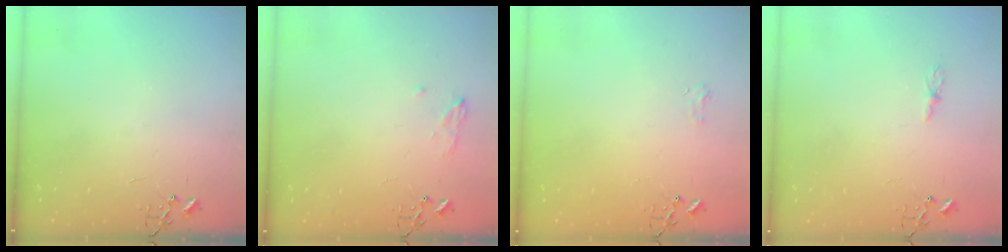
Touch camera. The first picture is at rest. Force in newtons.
{"total": 8.4, "press": 8.4, "slide": 0.9}
{"total": 4.8, "press": 4.7, "slide": 0.6}
{"total": 4.4, "press": 4.3, "slide": 0.5}